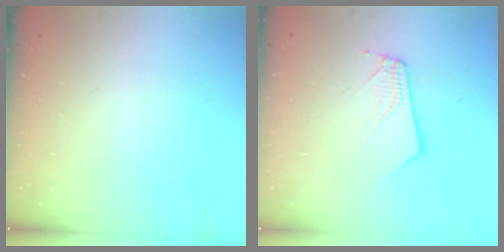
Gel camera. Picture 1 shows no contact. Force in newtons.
{"total": 5.5, "press": 5.5, "slide": 0.4}